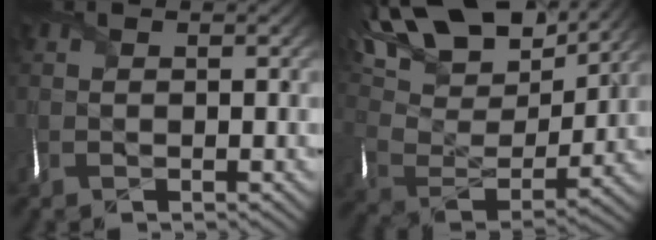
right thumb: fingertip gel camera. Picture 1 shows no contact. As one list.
[{"total": 18.1, "force": [12.3, 8.1, 10.4], "torque": [-0.253, 0.042, 0.182]}]